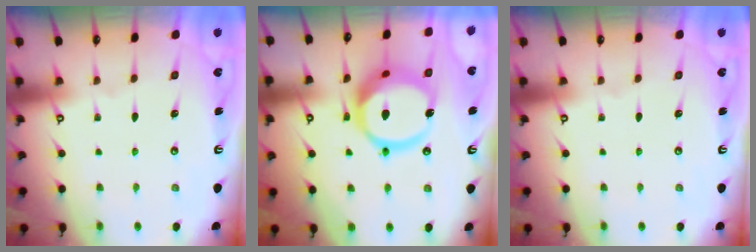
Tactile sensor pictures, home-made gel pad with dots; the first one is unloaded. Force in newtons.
{"total": 17.7, "press": 17.5, "slide": 2.2}
{"total": 0.0}